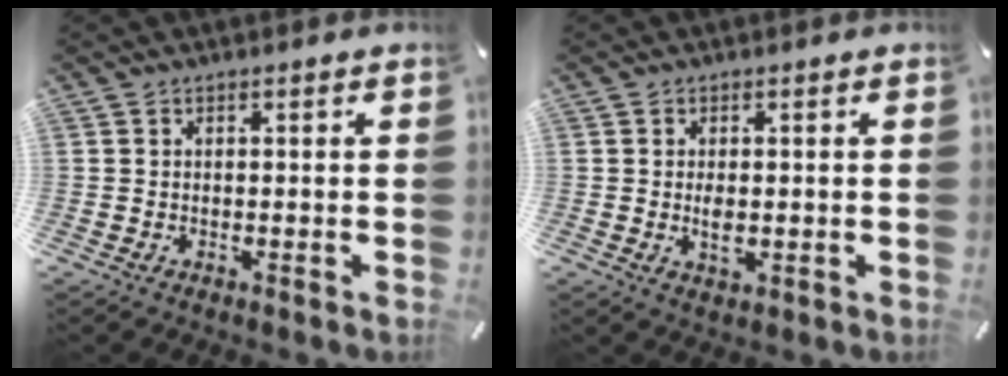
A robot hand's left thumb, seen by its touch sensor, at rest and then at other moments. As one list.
[{"total": 3.1, "force": [-0.2, 1.4, 2.7], "torque": [-0.059, -0.008, -0.010]}]